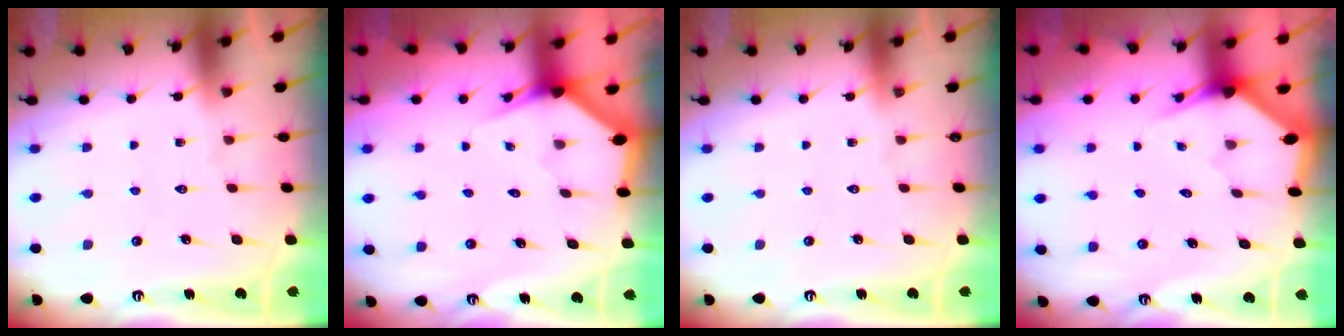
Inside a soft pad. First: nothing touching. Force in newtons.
{"total": 2.9, "press": 2.9, "slide": 0.1}
{"total": 0.0}
{"total": 2.9, "press": 2.9, "slide": 0.2}